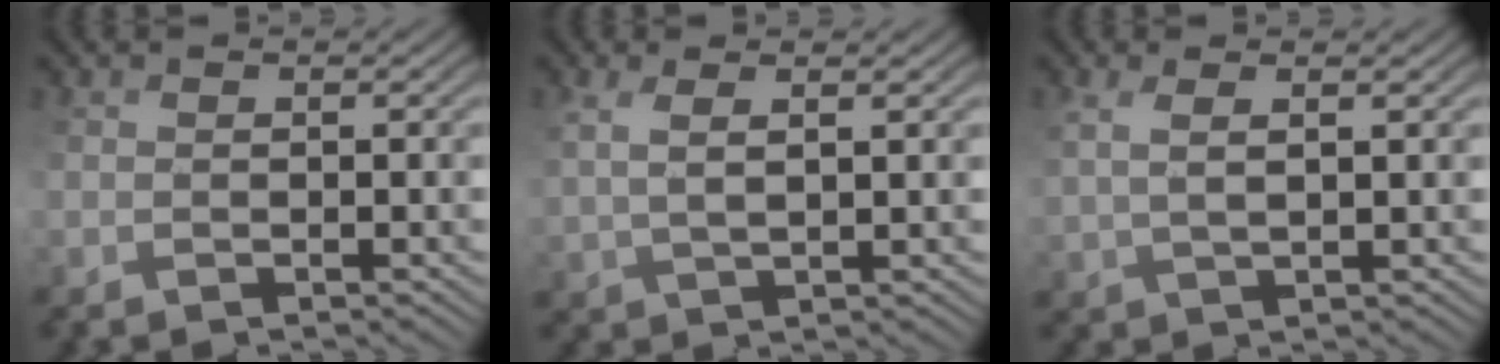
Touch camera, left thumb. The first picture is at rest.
{"total": 3.1, "force": [2.8, 0.2, 1.3], "torque": [-0.019, 0.015, 0.056]}
{"total": 2.8, "force": [2.6, 0.1, 1.0], "torque": [-0.015, 0.015, 0.052]}